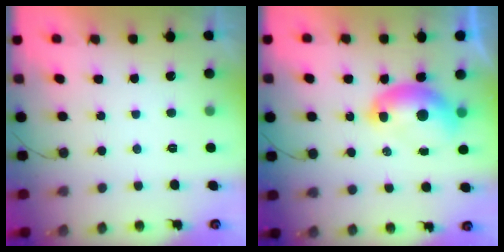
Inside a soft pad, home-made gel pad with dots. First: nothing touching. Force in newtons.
{"total": 9.2, "press": 9.2, "slide": 1.0}